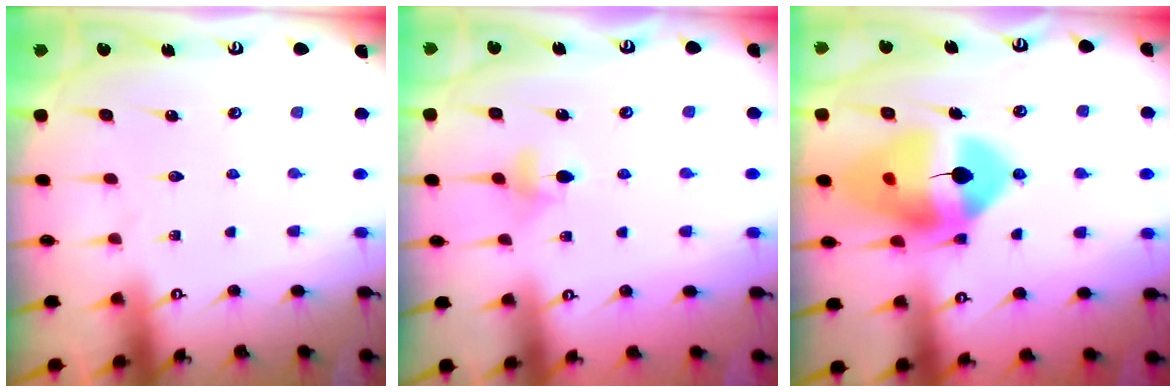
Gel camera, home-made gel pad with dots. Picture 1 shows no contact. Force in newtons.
{"total": 4.6, "press": 4.4, "slide": 1.0}
{"total": 16.3, "press": 16.1, "slide": 2.1}